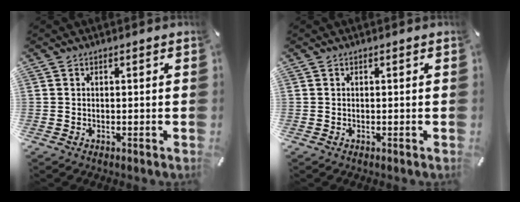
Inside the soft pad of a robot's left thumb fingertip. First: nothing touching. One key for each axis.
{"total": 0.0}